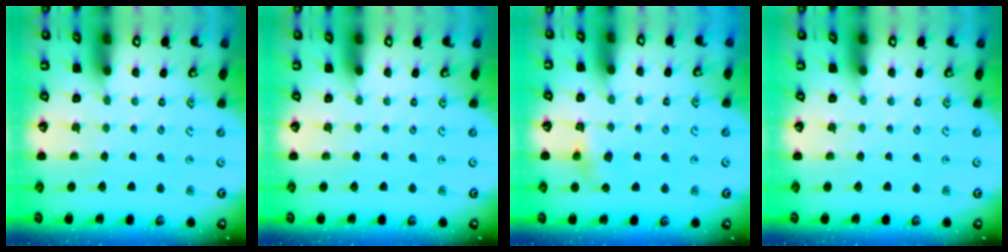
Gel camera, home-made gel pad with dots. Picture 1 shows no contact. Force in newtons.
{"total": 0.0}
{"total": 5.3, "press": 5.3, "slide": 0.6}
{"total": 0.0}